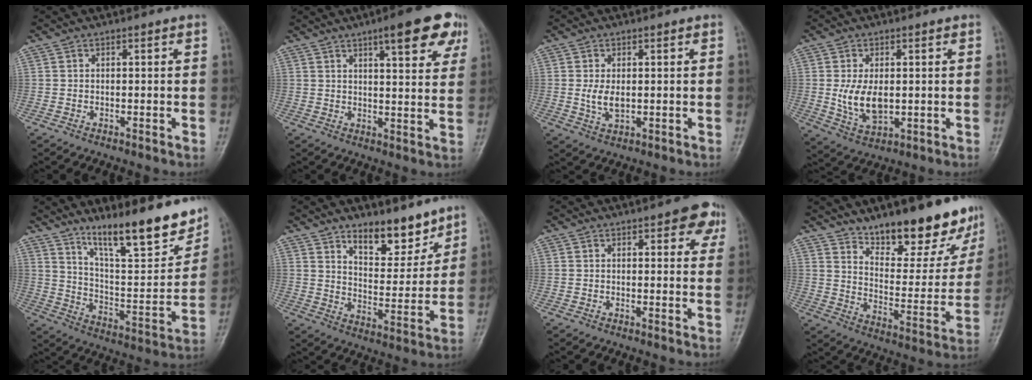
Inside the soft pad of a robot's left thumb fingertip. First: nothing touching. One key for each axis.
{"total": 12.0, "fx": 6.8, "fy": 3.2, "fz": 9.4, "tx": -0.094, "ty": -0.022, "tz": 0.084}
{"total": 3.9, "fx": 0.2, "fy": 2.2, "fz": 3.2, "tx": -0.059, "ty": -0.009, "tz": 0.009}
{"total": 7.6, "fx": 0.2, "fy": 4.5, "fz": 6.2, "tx": -0.108, "ty": -0.013, "tz": 0.015}
{"total": 19.2, "fx": 14.0, "fy": 4.2, "fz": 12.4, "tx": -0.150, "ty": -0.082, "tz": 0.231}
{"total": 10.7, "fx": 8.1, "fy": 4.4, "fz": 5.4, "tx": -0.054, "ty": -0.068, "tz": 0.138}
{"total": 5.2, "fx": 2.7, "fy": 2.4, "fz": 3.7, "tx": -0.014, "ty": -0.006, "tz": 0.023}
{"total": 18.7, "fx": 14.2, "fy": 6.6, "fz": 10.1, "tx": -0.089, "ty": -0.101, "tz": 0.216}